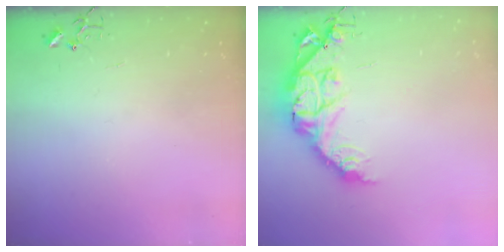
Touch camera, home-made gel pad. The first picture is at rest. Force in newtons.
{"total": 15.3, "press": 15.2, "slide": 1.2}